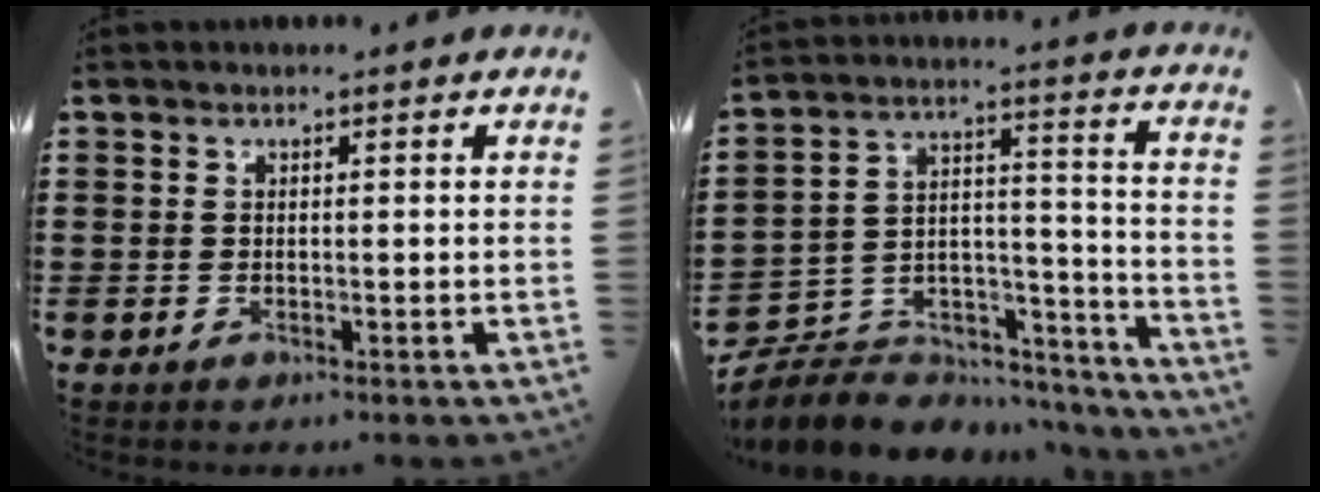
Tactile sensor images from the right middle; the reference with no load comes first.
{"total": 6.2, "force": [-5.5, 2.8, 0.3], "torque": [-0.015, -0.002, -0.109]}